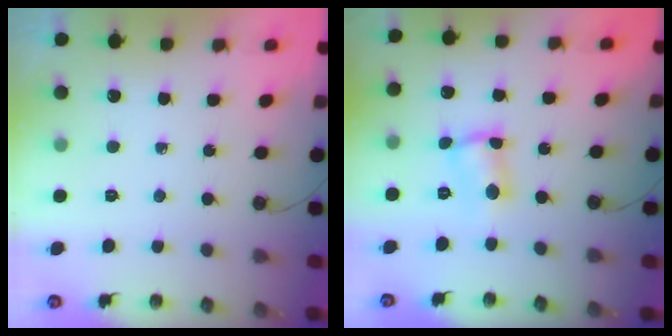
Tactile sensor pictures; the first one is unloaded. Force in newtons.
{"total": 4.3, "press": 4.3, "slide": 0.2}